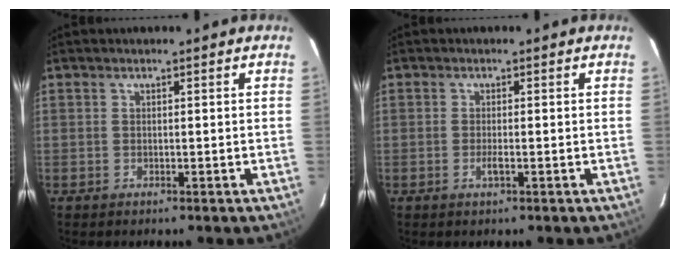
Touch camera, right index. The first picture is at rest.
{"total": 1.4, "force": [-0.5, 0.1, 1.3], "torque": [-0.028, -0.002, -0.010]}